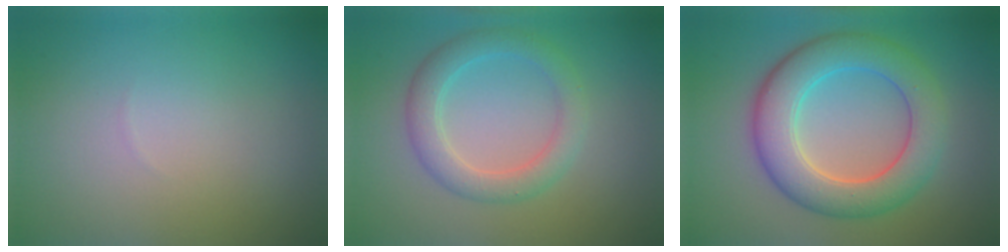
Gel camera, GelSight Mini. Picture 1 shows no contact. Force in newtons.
{"total": 3.6, "press": 3.6, "slide": 0.1}
{"total": 7.4, "press": 7.4, "slide": 0.1}